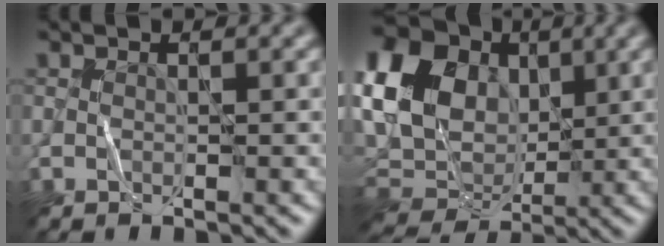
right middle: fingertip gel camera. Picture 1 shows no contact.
{"total": 16.4, "force": [3.6, 13.4, 8.8], "torque": [-0.205, 0.043, 0.046]}